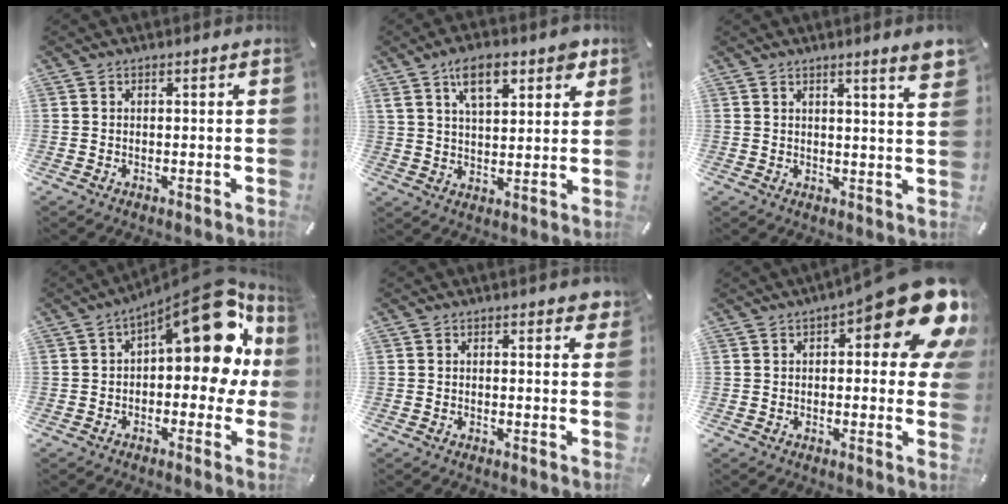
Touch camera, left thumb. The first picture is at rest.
{"total": 10.7, "force": [5.9, 5.2, 7.2], "torque": [-0.113, -0.012, 0.101]}
{"total": 6.1, "force": [3.8, 0.2, 4.8], "torque": [-0.075, -0.021, 0.060]}
{"total": 20.1, "force": [7.6, 9.5, 16.0], "torque": [-0.206, -0.059, 0.122]}
{"total": 1.8, "force": [1.4, 0.6, 0.9], "torque": [-0.005, -0.003, 0.022]}
{"total": 20.0, "force": [9.0, 7.0, 16.4], "torque": [-0.205, -0.061, 0.142]}